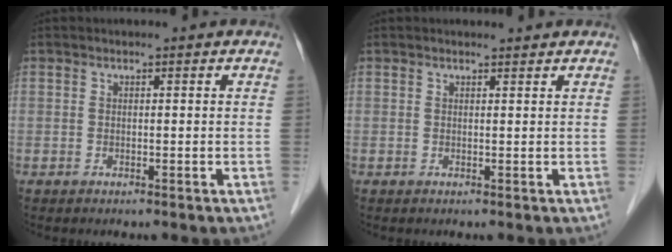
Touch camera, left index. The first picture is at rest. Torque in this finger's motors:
{"motor_torque": [0.34, -0.17, 0.03, 0.01]}